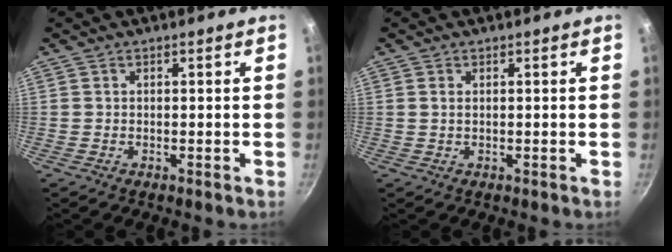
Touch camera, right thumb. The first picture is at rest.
{"total": 0.9, "force": [0.3, 0.5, 0.8], "torque": [-0.015, 0.000, 0.004]}